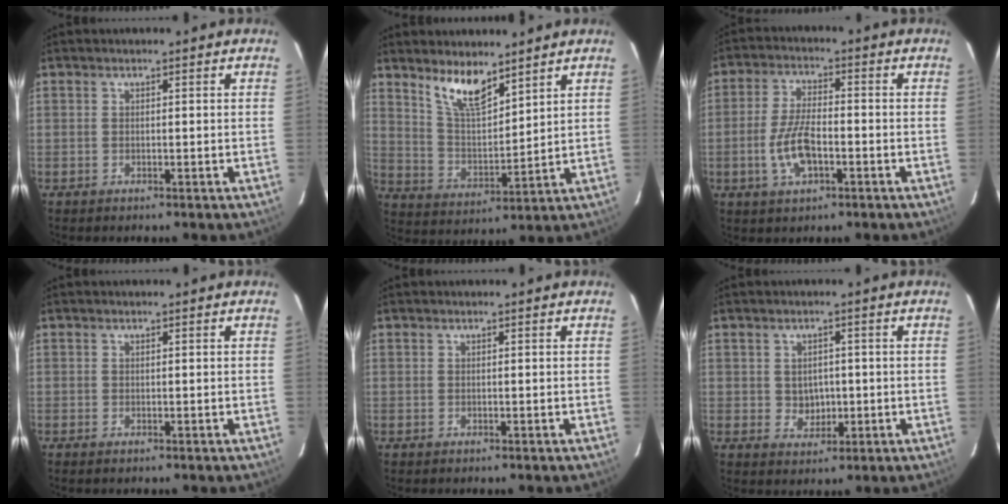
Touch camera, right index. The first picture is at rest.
{"total": 9.3, "force": [7.0, 2.8, 5.6], "torque": [-0.102, -0.003, 0.141]}
{"total": 8.4, "force": [-2.7, 3.4, 7.1], "torque": [-0.150, -0.001, -0.049]}
{"total": 0.0}
{"total": 0.0}
{"total": 3.8, "force": [-0.1, 3.5, 1.4], "torque": [-0.025, 0.004, 0.007]}